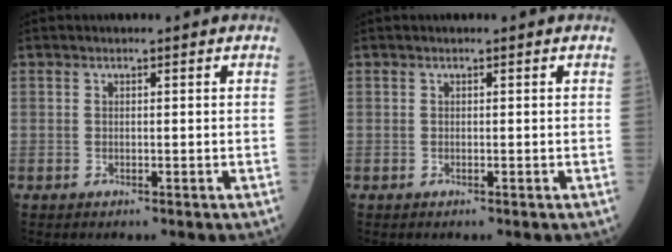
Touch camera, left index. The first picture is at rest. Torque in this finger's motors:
{"motor_torque": [0.05, -0.05, 0.00, 0.00]}